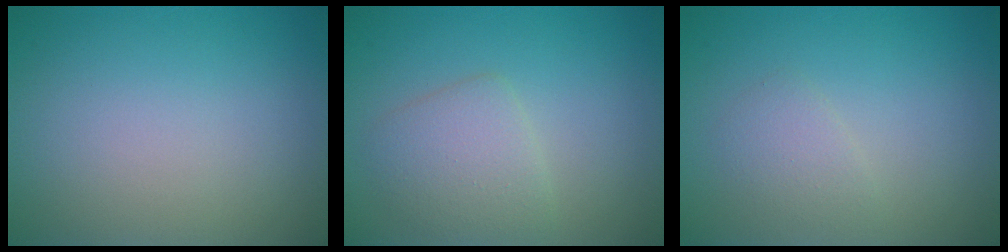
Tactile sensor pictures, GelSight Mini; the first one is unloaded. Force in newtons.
{"total": 3.0, "press": 3.0, "slide": 0.1}
{"total": 1.5, "press": 1.4, "slide": 0.1}